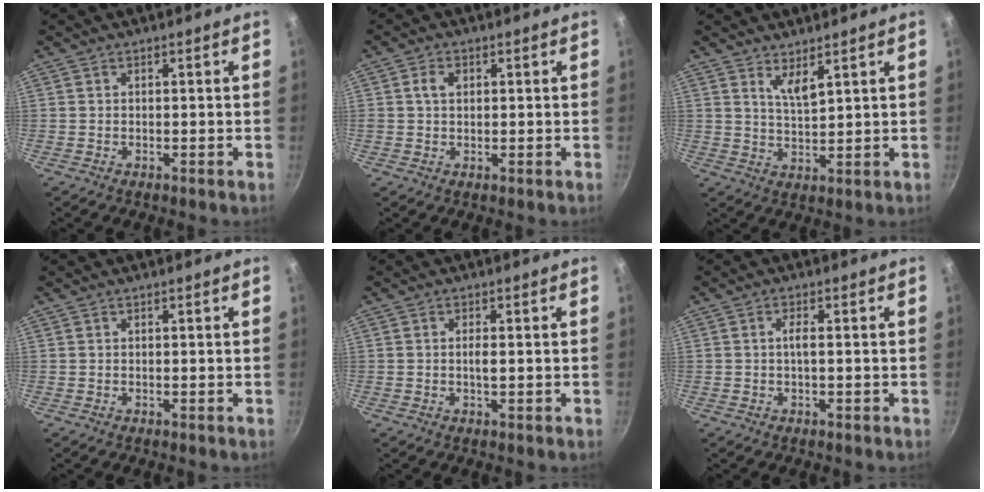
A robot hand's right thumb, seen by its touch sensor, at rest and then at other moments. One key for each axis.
{"total": 2.8, "fx": 0.7, "fy": 2.1, "fz": 1.8, "tx": -0.022, "ty": 0.003, "tz": 0.012}
{"total": 3.9, "fx": 2.7, "fy": 0.9, "fz": 2.7, "tx": -0.052, "ty": -0.031, "tz": 0.051}
{"total": 0.0}
{"total": 1.6, "fx": -0.1, "fy": 0.4, "fz": 1.6, "tx": -0.032, "ty": 0.002, "tz": -0.004}
{"total": 1.7, "fx": -0.2, "fy": 0.4, "fz": 1.7, "tx": -0.039, "ty": 0.006, "tz": -0.005}